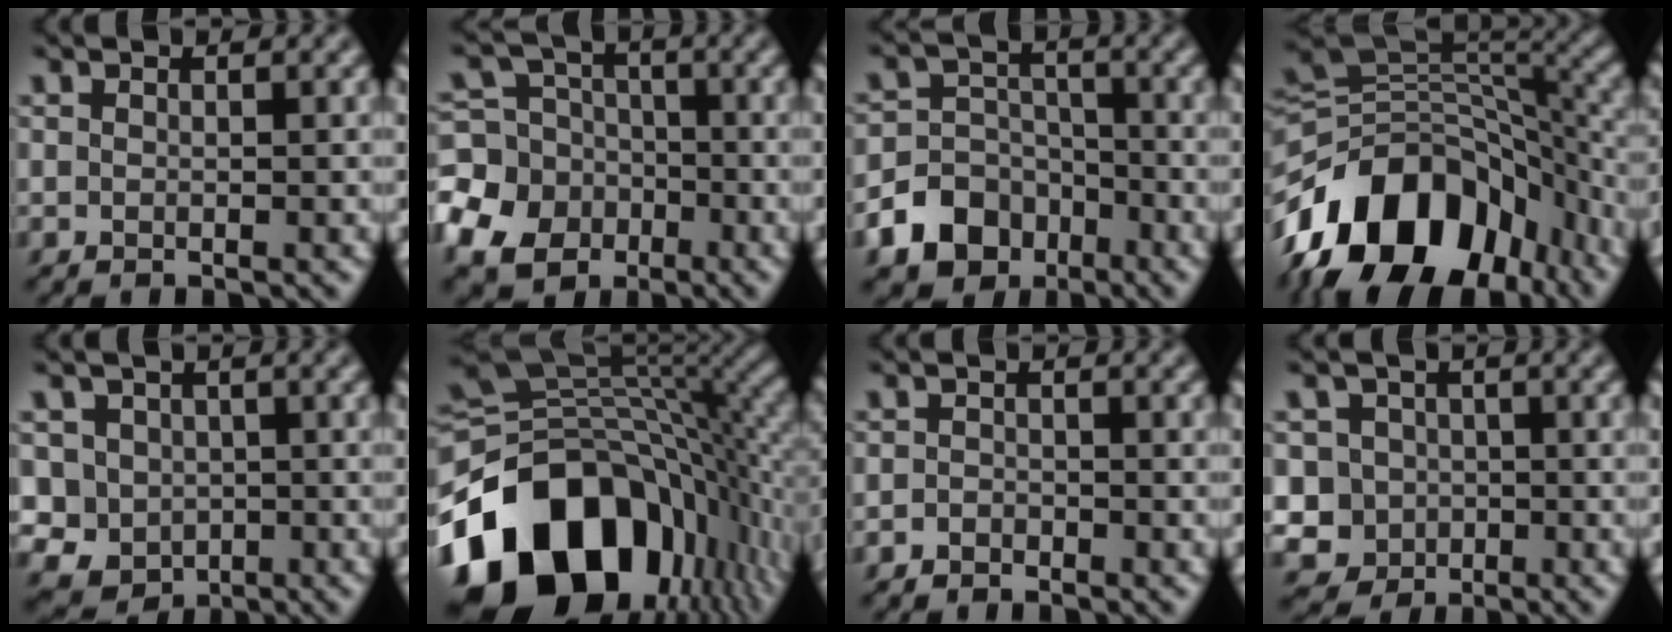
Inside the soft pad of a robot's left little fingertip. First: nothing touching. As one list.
[{"total": 11.1, "force": [-5.1, 9.2, 3.5], "torque": [-0.098, -0.028, -0.114]}, {"total": 11.0, "force": [-6.2, 8.7, 2.4], "torque": [-0.044, -0.029, -0.125]}, {"total": 15.5, "force": [-8.8, 8.9, 9.2], "torque": [-0.178, 0.027, -0.169]}, {"total": 7.5, "force": [-0.7, 7.0, 2.6], "torque": [-0.053, 0.023, -0.044]}, {"total": 17.5, "force": [-7.8, 11.3, 10.8], "torque": [-0.209, -0.005, -0.134]}, {"total": 1.1, "force": [-0.9, 0.7, 0.1], "torque": [0.010, 0.003, -0.022]}, {"total": 6.6, "force": [-1.5, 6.2, 1.6], "torque": [-0.025, 0.018, -0.062]}]